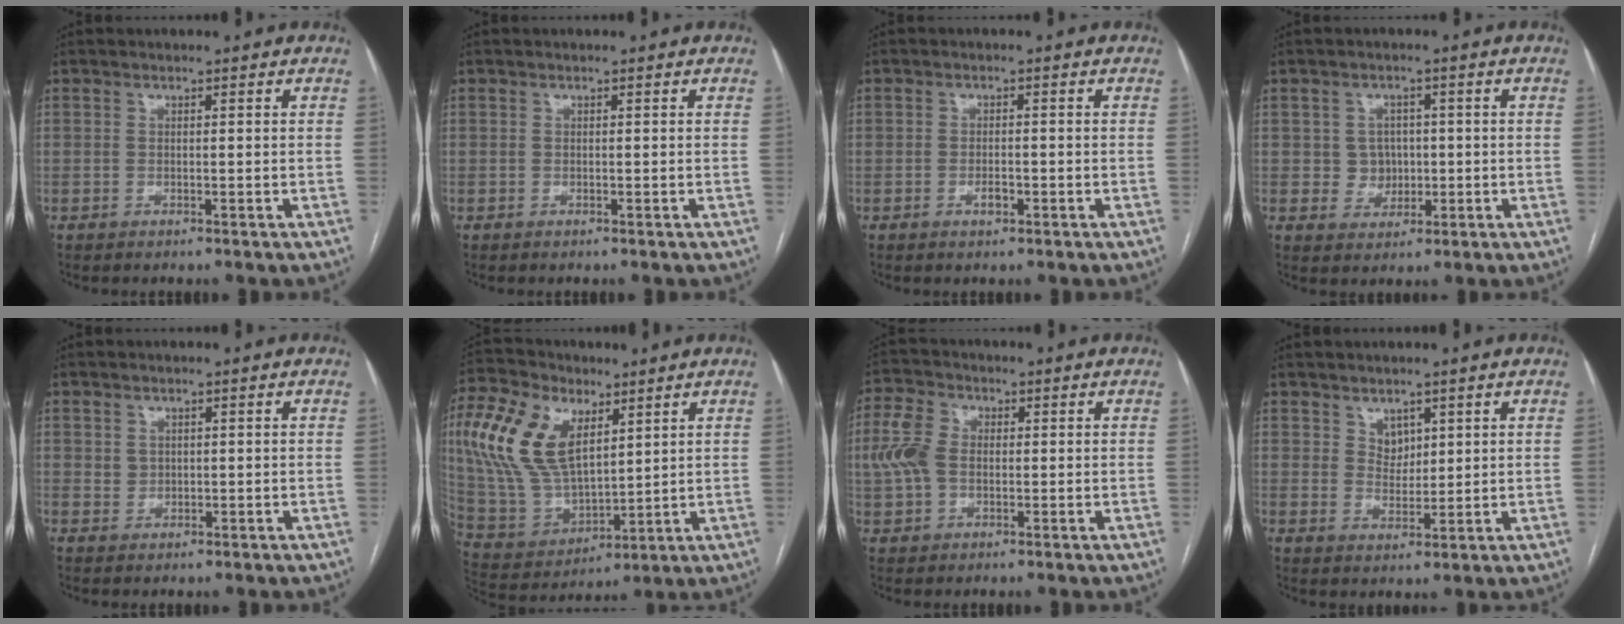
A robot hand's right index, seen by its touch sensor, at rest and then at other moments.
{"total": 0.0}
{"total": 1.9, "force": [-0.8, 0.9, 1.5], "torque": [-0.025, 0.002, -0.012]}
{"total": 4.0, "force": [0.1, 3.9, 1.0], "torque": [-0.007, 0.011, 0.008]}
{"total": 1.5, "force": [0.4, 1.4, 0.3], "torque": [-0.001, 0.000, 0.008]}
{"total": 17.4, "force": [6.4, 9.4, 13.2], "torque": [-0.299, 0.020, 0.129]}
{"total": 7.0, "force": [0.2, 4.9, 5.0], "torque": [-0.133, 0.020, 0.005]}
{"total": 3.1, "force": [1.8, 2.2, 1.2], "torque": [-0.021, -0.001, 0.038]}